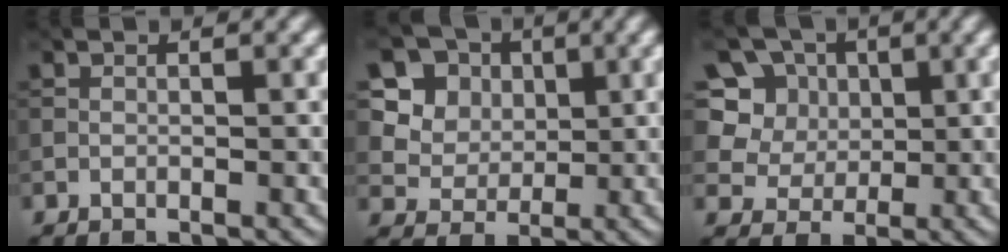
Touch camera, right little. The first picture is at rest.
{"total": 8.1, "force": [3.9, 6.6, 2.8], "torque": [-0.056, 0.012, 0.057]}
{"total": 8.1, "force": [3.0, 7.2, 2.4], "torque": [-0.058, 0.025, 0.041]}